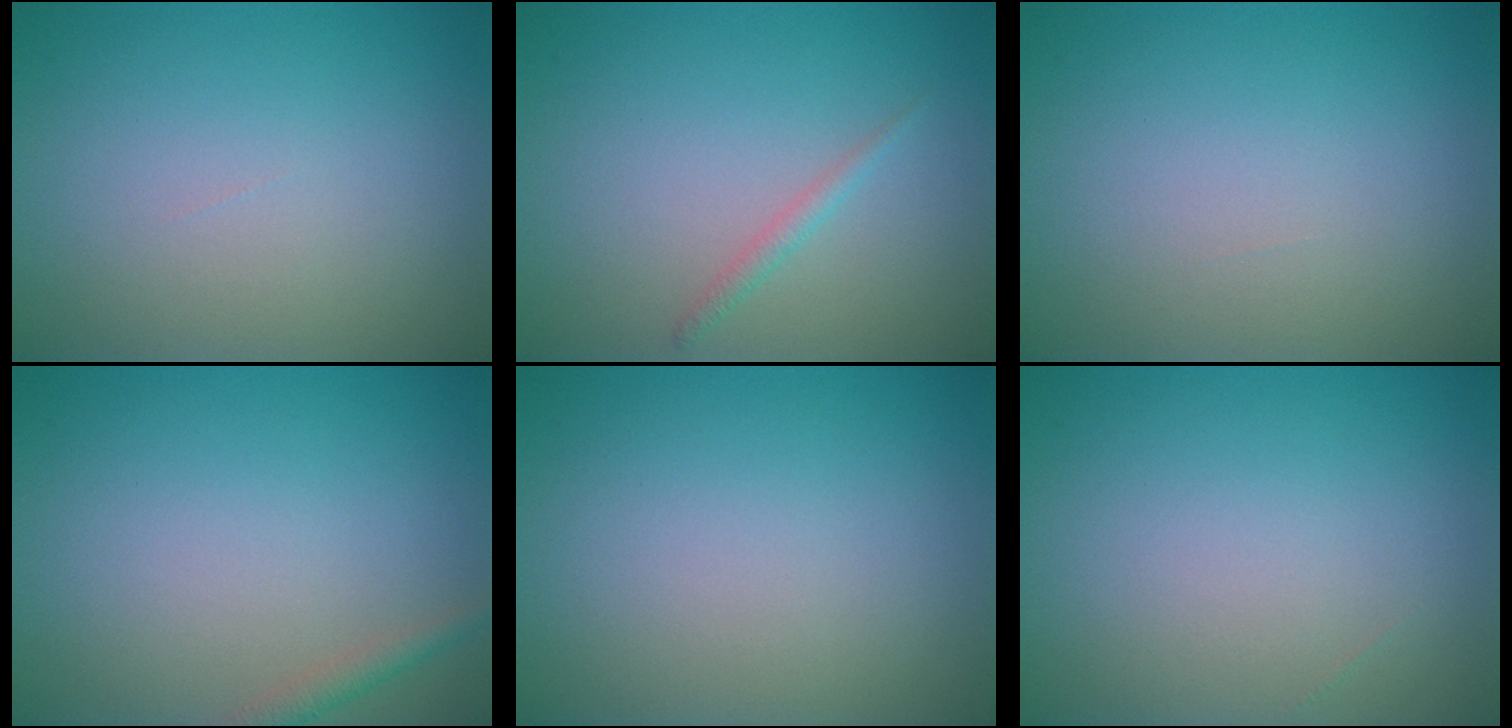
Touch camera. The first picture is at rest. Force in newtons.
{"total": 1.0, "press": 1.0, "slide": 0.1}
{"total": 0.0}
{"total": 1.4, "press": 1.4, "slide": 0.1}
{"total": 0.0}
{"total": 0.0}